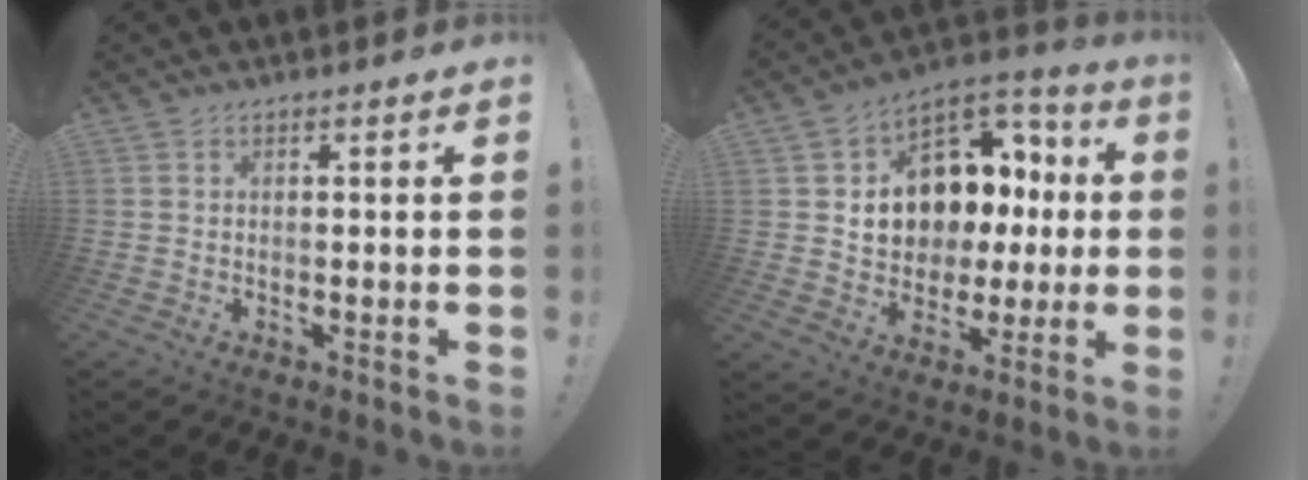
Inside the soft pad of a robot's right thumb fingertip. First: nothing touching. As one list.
[{"total": 12.5, "force": [2.8, 10.7, 5.8], "torque": [-0.075, -0.031, 0.069]}]